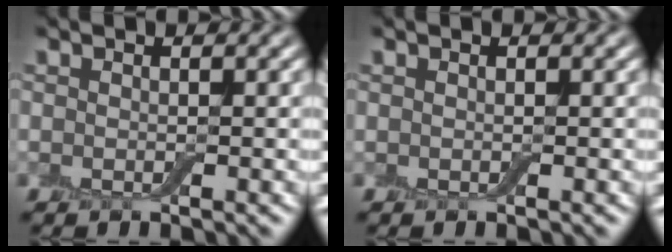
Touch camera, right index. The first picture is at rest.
{"total": 0.0}